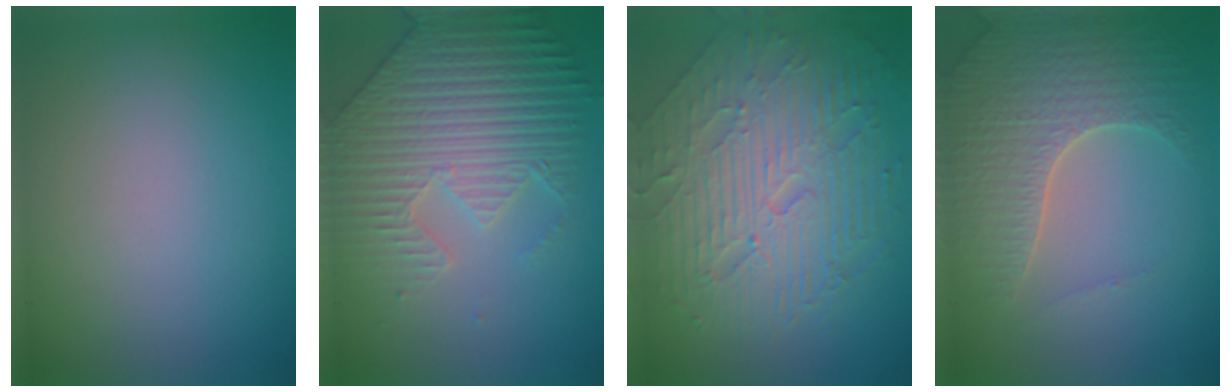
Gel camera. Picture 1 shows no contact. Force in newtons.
{"total": 6.6, "press": 5.7, "slide": 3.2}
{"total": 10.0, "press": 6.7, "slide": 7.5}
{"total": 5.0, "press": 4.4, "slide": 2.3}